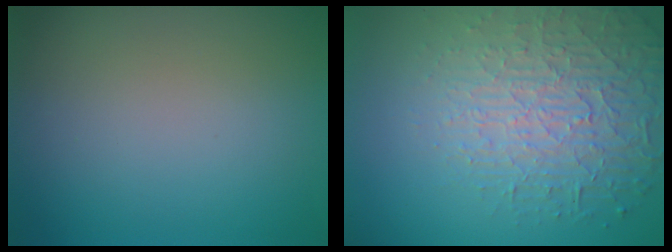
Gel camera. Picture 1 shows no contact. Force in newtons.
{"total": 5.9, "press": 4.7, "slide": 3.5}